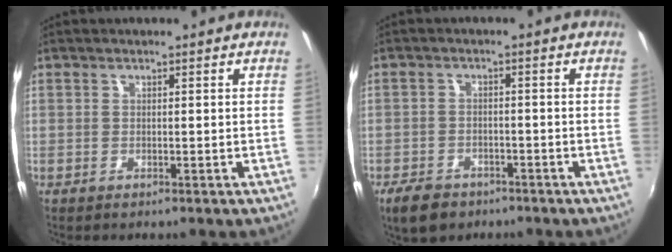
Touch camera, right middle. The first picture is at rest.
{"total": 6.7, "force": [-4.7, 3.9, 2.7], "torque": [-0.077, -0.002, -0.076]}